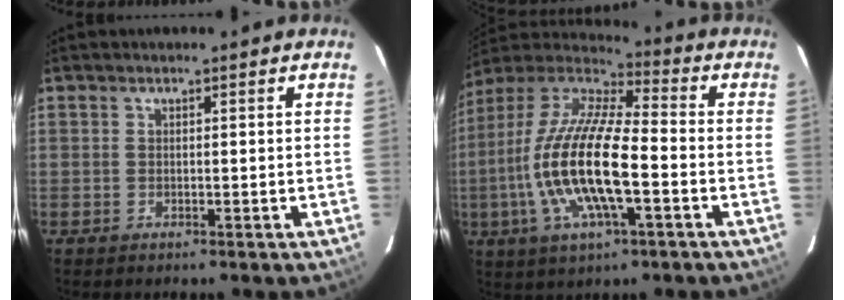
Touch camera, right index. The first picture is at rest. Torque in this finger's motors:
{"motor_torque": [1.35, -0.79, 1.06, 0.21]}